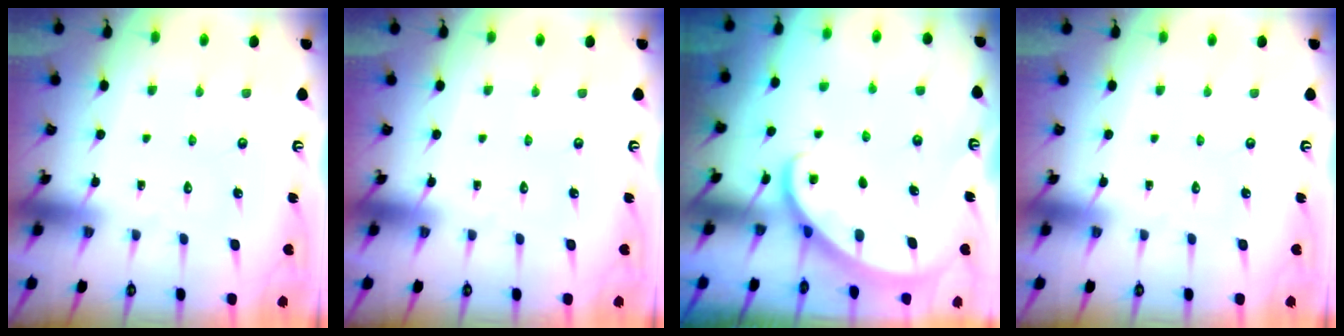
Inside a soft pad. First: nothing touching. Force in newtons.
{"total": 0.0}
{"total": 2.3, "press": 2.3, "slide": 0.2}
{"total": 0.0}